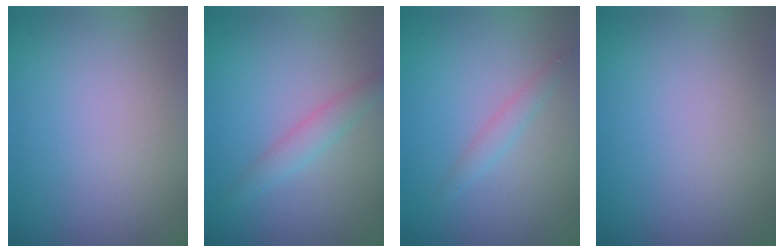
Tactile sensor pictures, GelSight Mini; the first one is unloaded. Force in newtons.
{"total": 1.9, "press": 1.9, "slide": 0.1}
{"total": 1.4, "press": 1.4, "slide": 0.0}
{"total": 0.0}